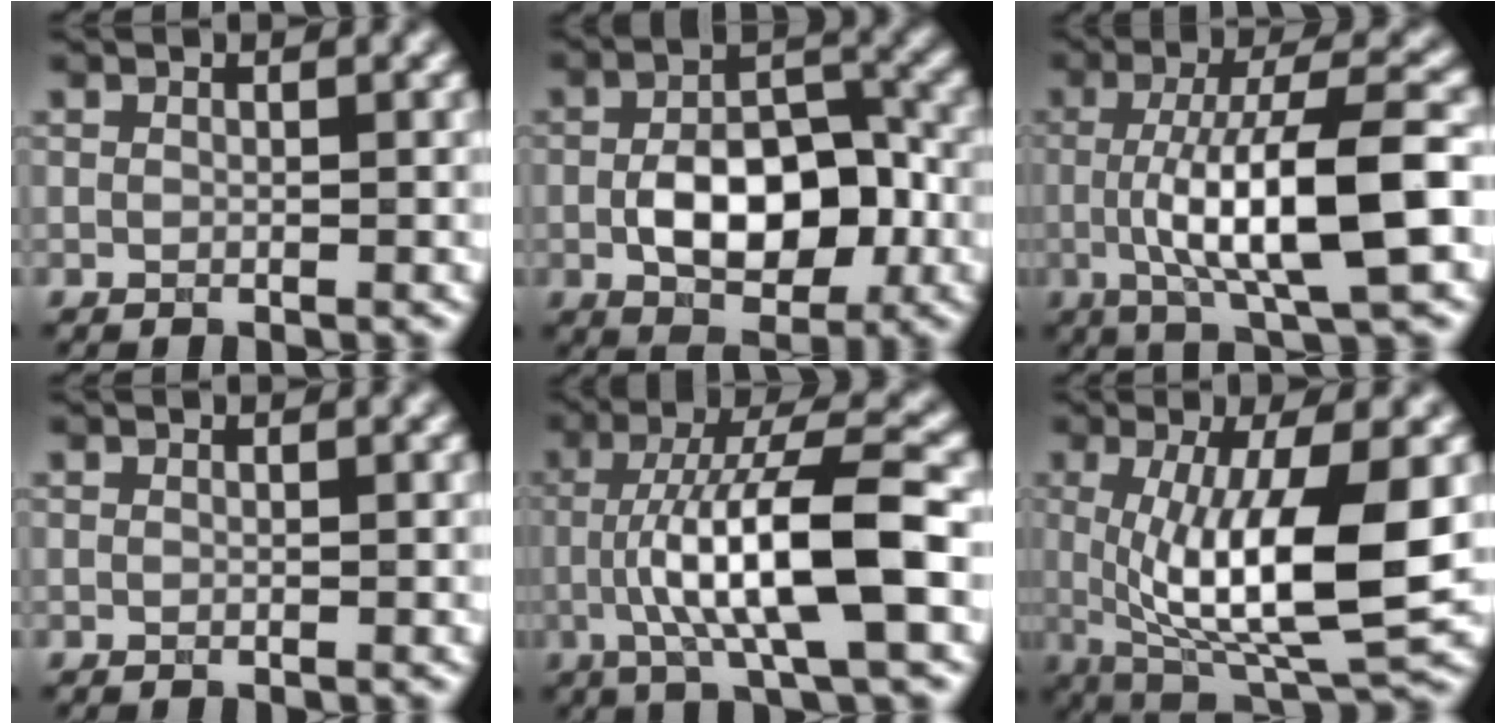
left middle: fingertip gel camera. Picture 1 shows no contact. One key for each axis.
{"total": 7.6, "fx": -1.5, "fy": 4.2, "fz": 6.1, "tx": -0.102, "ty": 0.002, "tz": -0.027}
{"total": 10.0, "fx": -1.5, "fy": 2.4, "fz": 9.6, "tx": -0.144, "ty": 0.004, "tz": -0.025}
{"total": 0.0}
{"total": 9.5, "fx": -1.7, "fy": 1.7, "fz": 9.2, "tx": -0.153, "ty": 0.011, "tz": -0.029}
{"total": 10.7, "fx": -0.2, "fy": 2.9, "fz": 10.3, "tx": -0.171, "ty": -0.018, "tz": 0.007}